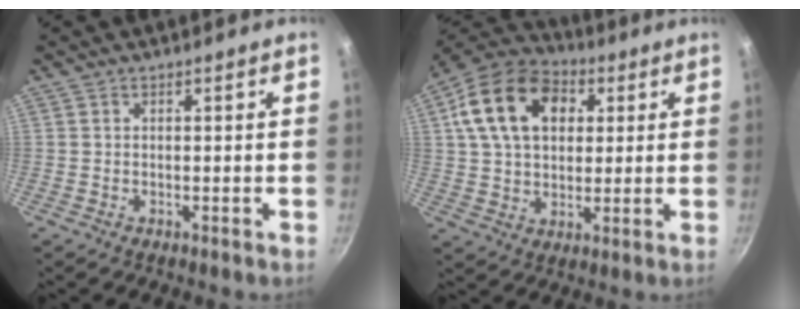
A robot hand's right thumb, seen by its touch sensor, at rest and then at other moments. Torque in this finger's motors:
{"motor_torque": [-0.79, 2.79, 1.74, 0.71, 0.15]}